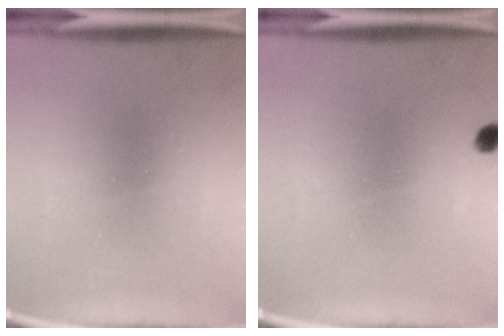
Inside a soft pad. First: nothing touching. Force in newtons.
{"total": 1.4}